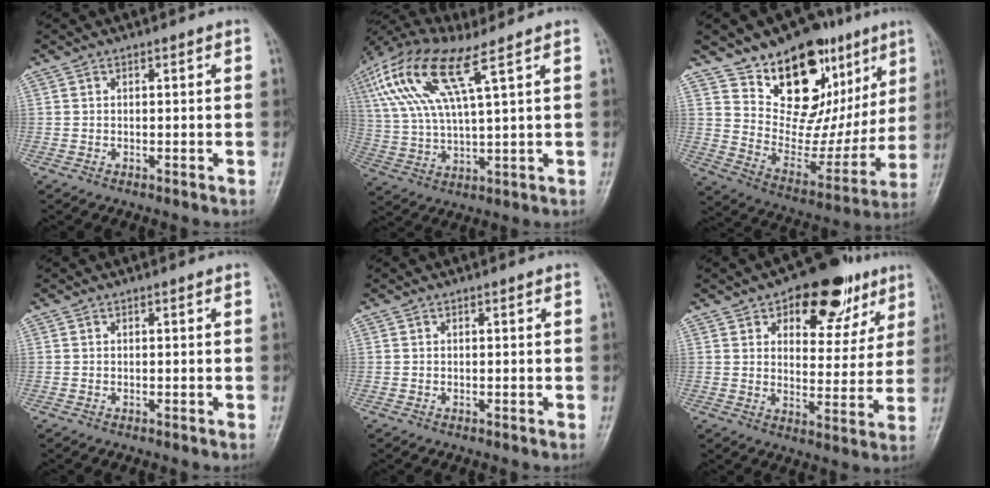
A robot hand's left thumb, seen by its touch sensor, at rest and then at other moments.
{"total": 16.1, "force": [7.4, 4.3, 13.6], "torque": [-0.305, 0.000, 0.143]}
{"total": 23.4, "force": [13.0, 13.5, 14.0], "torque": [-0.140, -0.048, 0.217]}
{"total": 0.0}
{"total": 0.0}
{"total": 16.2, "force": [9.0, 8.7, 10.2], "torque": [-0.076, -0.029, 0.126]}